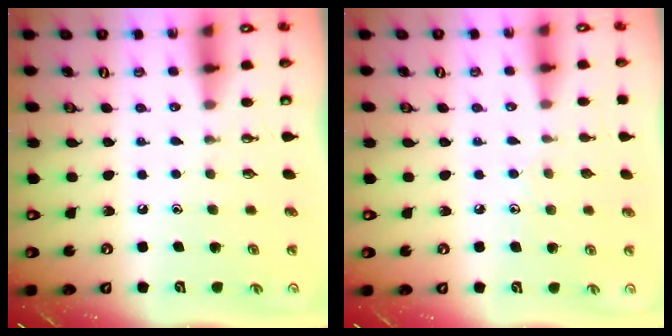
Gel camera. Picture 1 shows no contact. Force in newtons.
{"total": 4.2, "press": 4.2, "slide": 0.4}